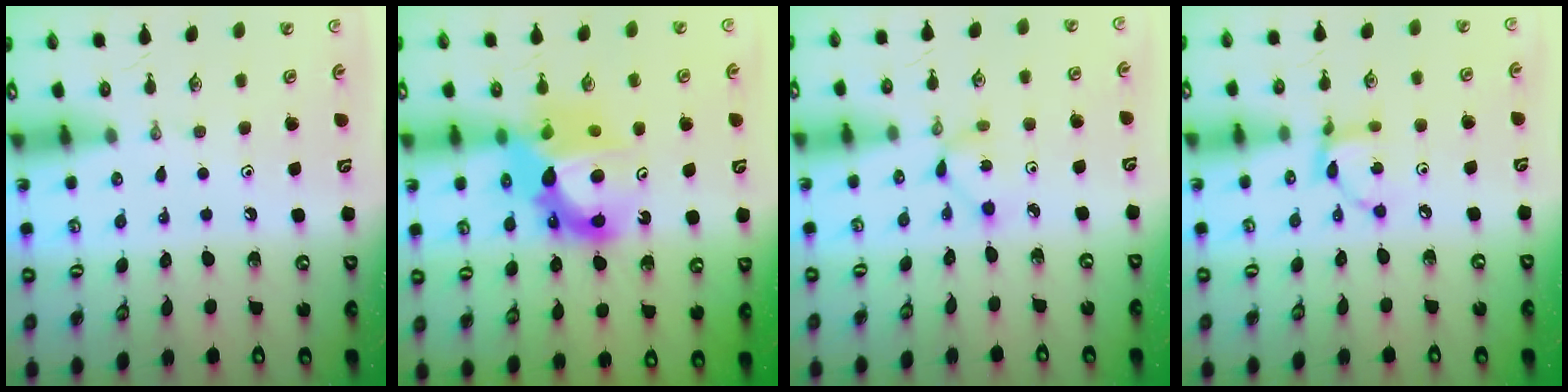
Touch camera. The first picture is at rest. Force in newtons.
{"total": 13.4, "press": 13.3, "slide": 1.4}
{"total": 3.0, "press": 3.0, "slide": 0.1}
{"total": 6.3, "press": 6.3, "slide": 0.2}